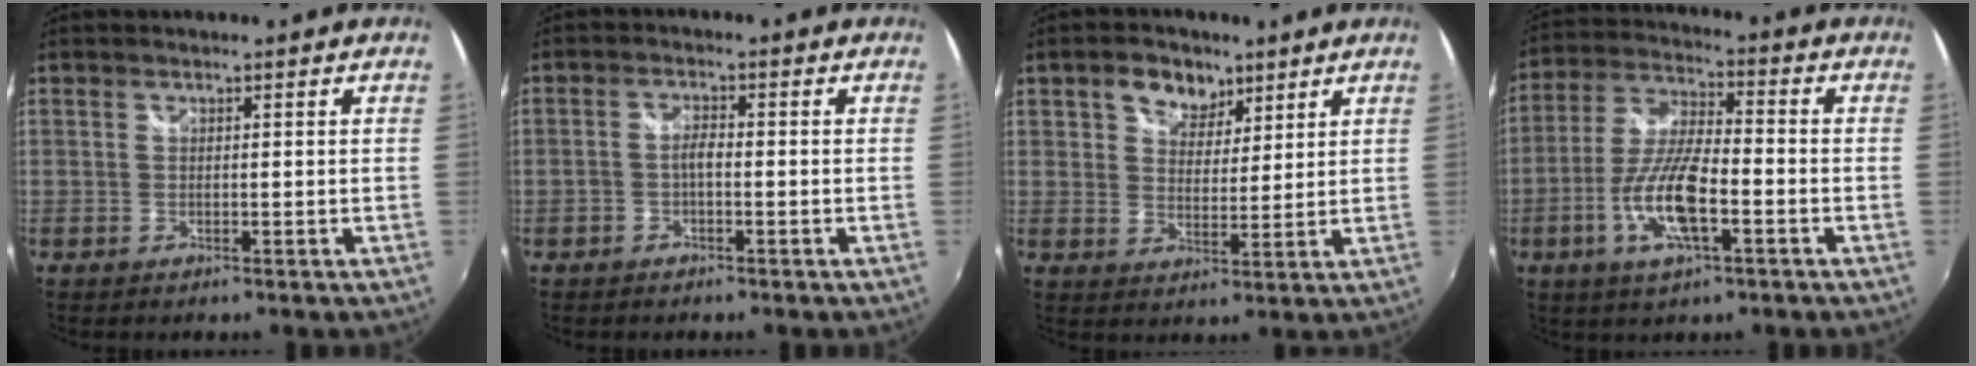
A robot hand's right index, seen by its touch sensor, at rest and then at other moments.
{"total": 2.2, "force": [-0.8, 0.8, 1.9], "torque": [-0.042, 0.007, -0.017]}
{"total": 6.8, "force": [3.9, 4.7, 2.8], "torque": [-0.044, 0.013, 0.065]}
{"total": 12.3, "force": [-4.4, 3.5, 10.9], "torque": [-0.230, -0.002, -0.085]}